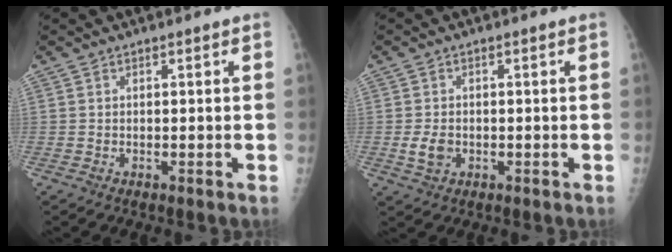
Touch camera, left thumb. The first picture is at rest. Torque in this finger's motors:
{"motor_torque": [-0.32, 0.13, 0.30, -0.03, 0.02]}